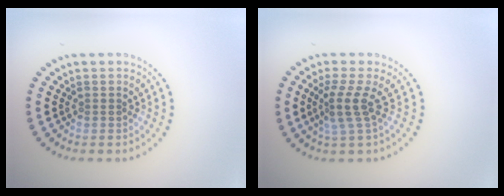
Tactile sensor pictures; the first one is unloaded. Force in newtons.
{"total": 2.8, "press": 1.9, "slide": 2.0}